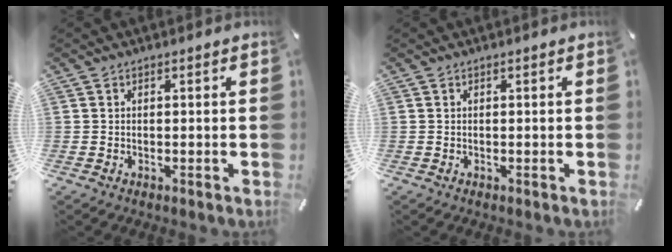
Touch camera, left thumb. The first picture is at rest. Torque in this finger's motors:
{"motor_torque": [-0.09, -0.02, -0.04, 0.03, 0.00]}